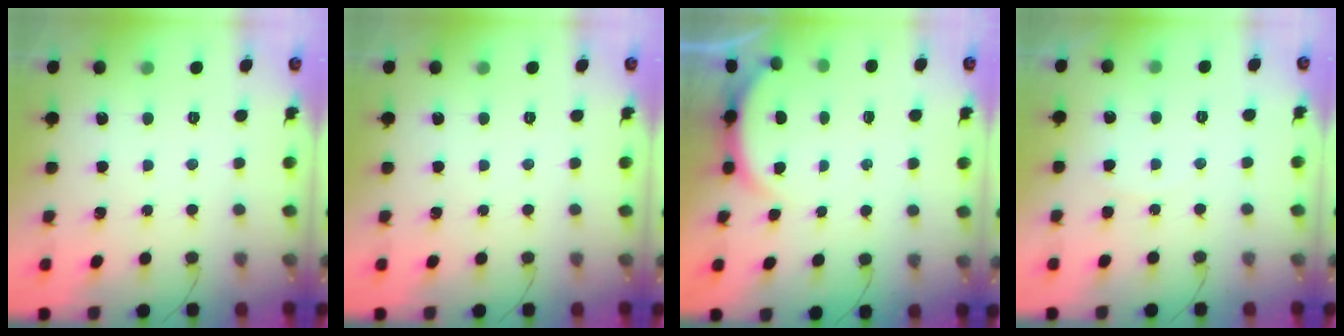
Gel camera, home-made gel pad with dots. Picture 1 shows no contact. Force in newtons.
{"total": 0.0}
{"total": 3.0, "press": 2.9, "slide": 0.6}
{"total": 5.5, "press": 5.5, "slide": 0.5}